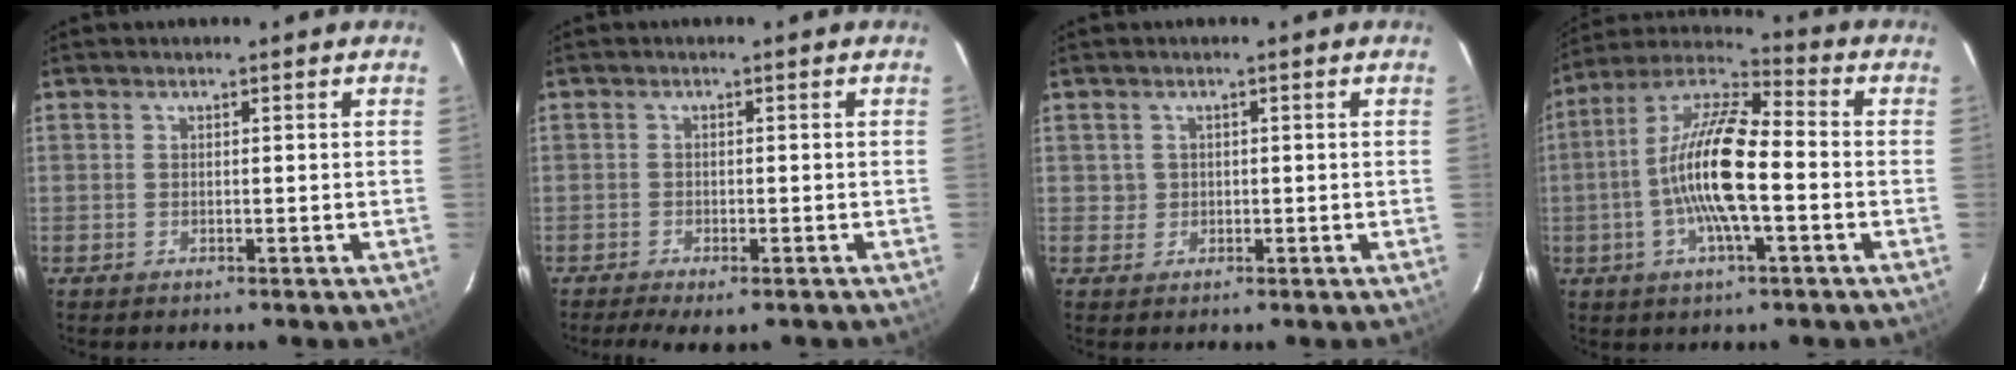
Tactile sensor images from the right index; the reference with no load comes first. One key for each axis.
{"total": 6.8, "fx": -4.9, "fy": 2.3, "fz": 4.1, "tx": -0.094, "ty": -0.022, "tz": -0.076}
{"total": 1.8, "fx": 0.1, "fy": 1.8, "fz": 0.2, "tx": 0.003, "ty": 0.004, "tz": 0.006}
{"total": 15.5, "fx": -2.9, "fy": 4.0, "fz": 14.6, "tx": -0.283, "ty": 0.005, "tz": -0.064}